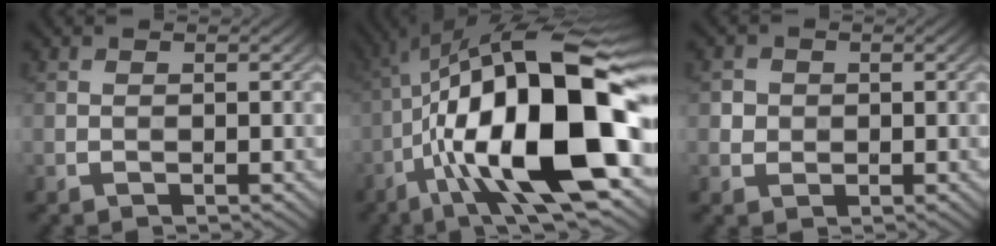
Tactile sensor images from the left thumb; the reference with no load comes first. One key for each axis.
{"total": 20.8, "fx": -4.4, "fy": 6.7, "fz": 19.2, "tx": -0.331, "ty": 0.019, "tz": -0.074}
{"total": 1.9, "fx": 0.1, "fy": 1.9, "fz": 0.5, "tx": -0.012, "ty": -0.002, "tz": 0.002}